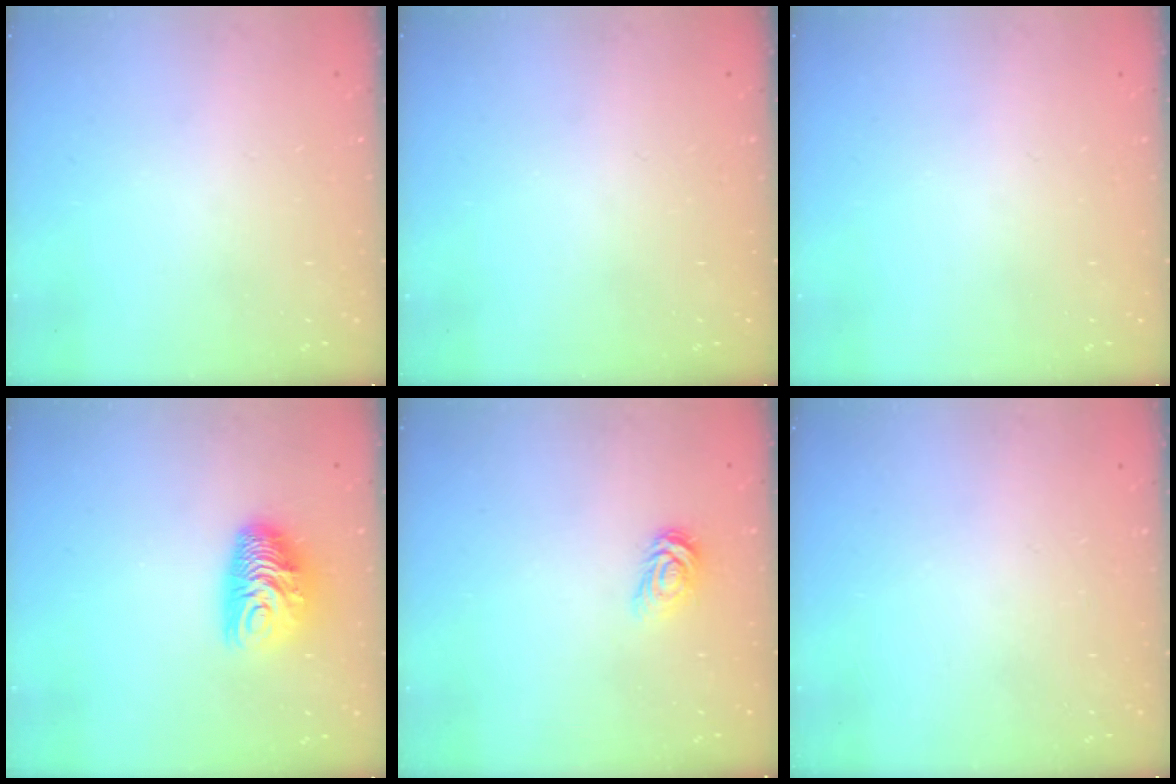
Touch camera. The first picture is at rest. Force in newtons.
{"total": 0.0}
{"total": 0.0}
{"total": 9.7, "press": 9.7, "slide": 0.4}
{"total": 3.9, "press": 3.9, "slide": 0.5}
{"total": 0.0}